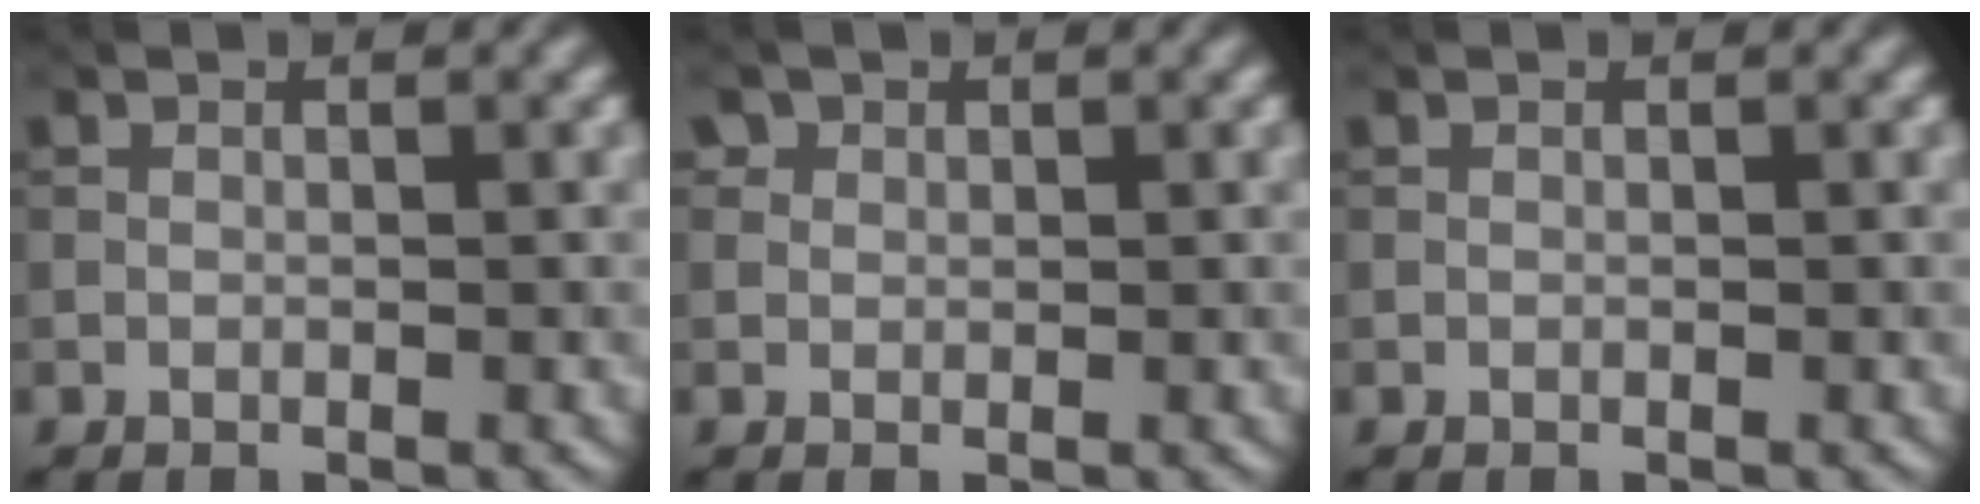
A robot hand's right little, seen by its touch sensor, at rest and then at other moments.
{"total": 1.4, "force": [0.8, 1.1, 0.3], "torque": [-0.004, 0.000, 0.008]}
{"total": 0.0}